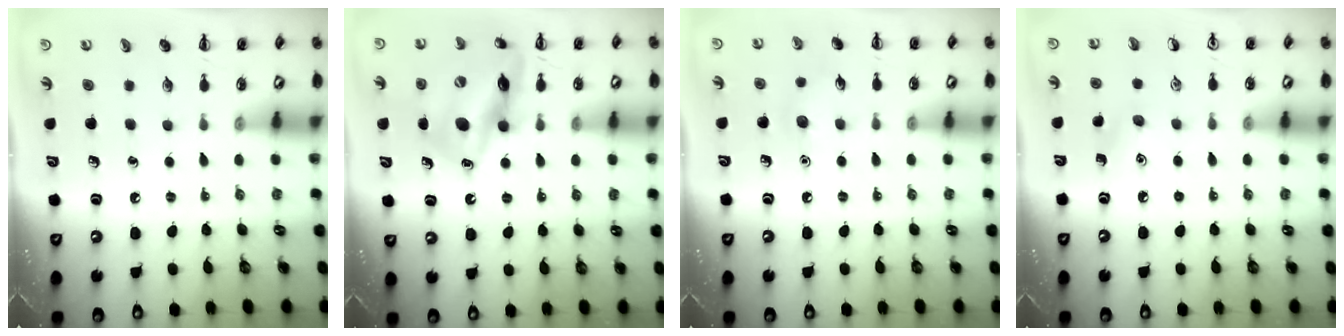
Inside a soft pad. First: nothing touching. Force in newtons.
{"total": 15.5, "press": 15.3, "slide": 2.7}
{"total": 5.6, "press": 5.4, "slide": 1.5}
{"total": 4.4, "press": 4.2, "slide": 1.4}